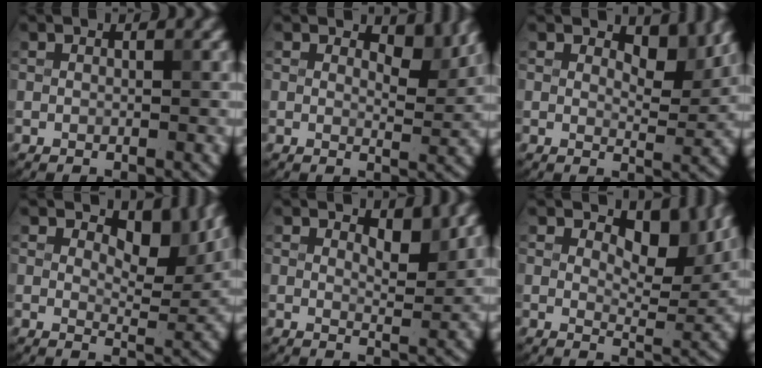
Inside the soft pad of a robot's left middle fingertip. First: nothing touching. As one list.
[{"total": 2.8, "force": [1.8, 1.2, 1.7], "torque": [-0.024, -0.007, 0.023]}, {"total": 3.4, "force": [2.2, 1.4, 2.1], "torque": [-0.033, -0.007, 0.027]}, {"total": 5.1, "force": [2.9, 2.4, 3.4], "torque": [-0.047, -0.009, 0.036]}, {"total": 1.9, "force": [1.3, 0.5, 1.2], "torque": [-0.018, -0.008, 0.018]}, {"total": 5.3, "force": [2.9, 2.6, 3.6], "torque": [-0.049, -0.011, 0.036]}]